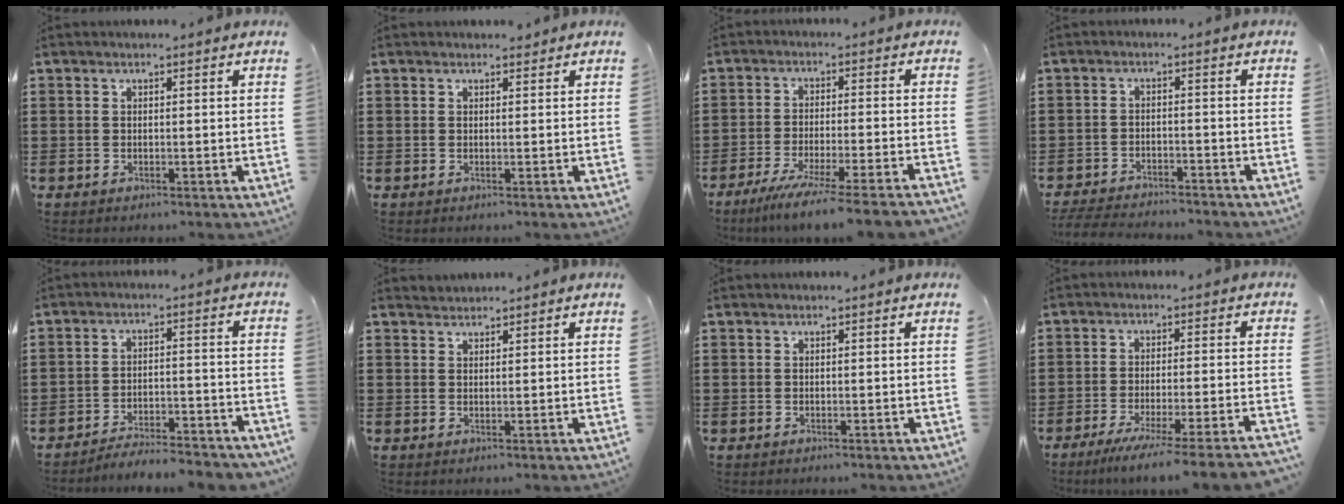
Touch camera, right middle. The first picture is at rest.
{"total": 0.9, "force": [0.7, 0.5, 0.0], "torque": [0.006, -0.001, 0.011]}
{"total": 6.2, "force": [-5.2, -0.8, 3.2], "torque": [-0.053, -0.019, -0.098]}
{"total": 3.7, "force": [-3.6, 0.3, 0.5], "torque": [-0.017, 0.000, -0.079]}
{"total": 4.3, "force": [-4.3, 0.1, 0.8], "torque": [-0.017, 0.004, -0.089]}
{"total": 1.4, "force": [1.3, 0.3, -0.3], "torque": [0.001, 0.003, 0.026]}
{"total": 0.0}
{"total": 5.4, "force": [-4.5, -0.7, 2.8], "torque": [-0.049, -0.019, -0.086]}